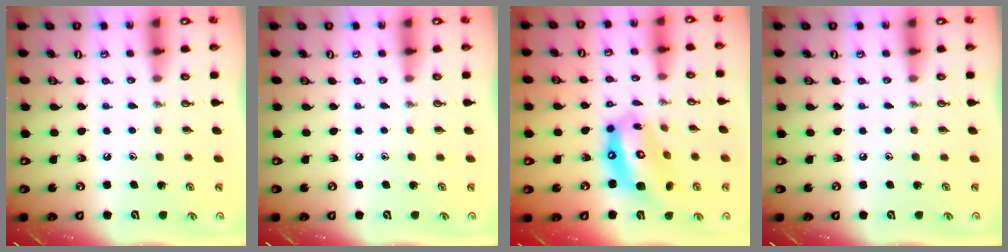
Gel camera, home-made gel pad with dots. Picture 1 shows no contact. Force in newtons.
{"total": 0.0}
{"total": 15.0, "press": 14.9, "slide": 1.6}
{"total": 0.0}